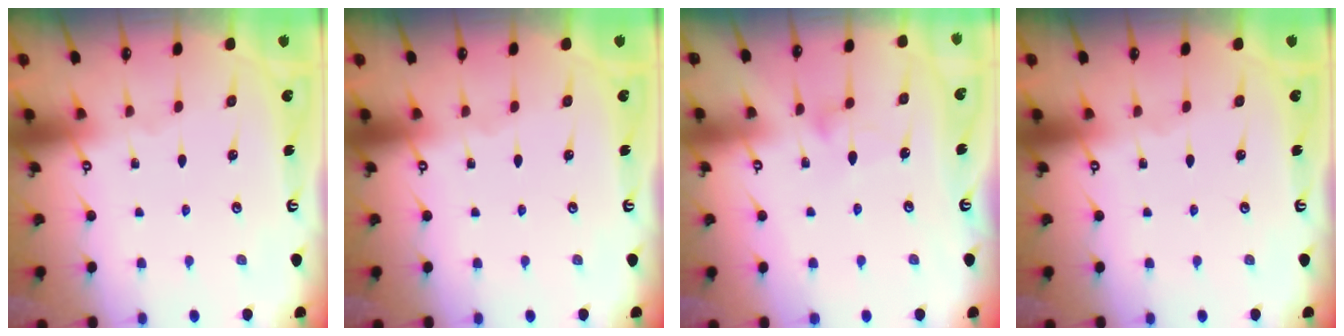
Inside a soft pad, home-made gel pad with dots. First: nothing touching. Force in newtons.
{"total": 0.0}
{"total": 6.4, "press": 6.4, "slide": 0.5}
{"total": 0.0}